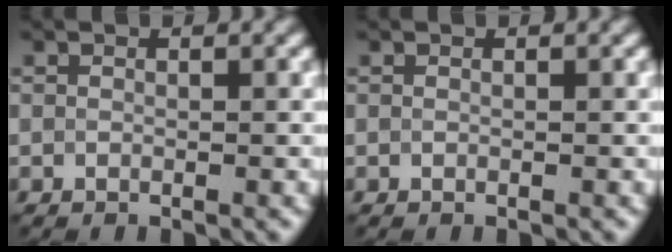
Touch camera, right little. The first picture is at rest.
{"total": 0.0}